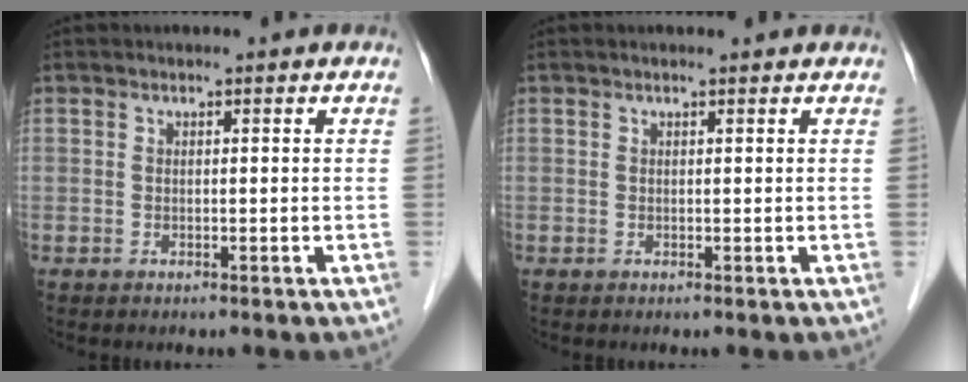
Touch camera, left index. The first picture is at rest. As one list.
[{"total": 1.0, "force": [0.9, 0.0, 0.4], "torque": [-0.011, 0.008, 0.014]}]